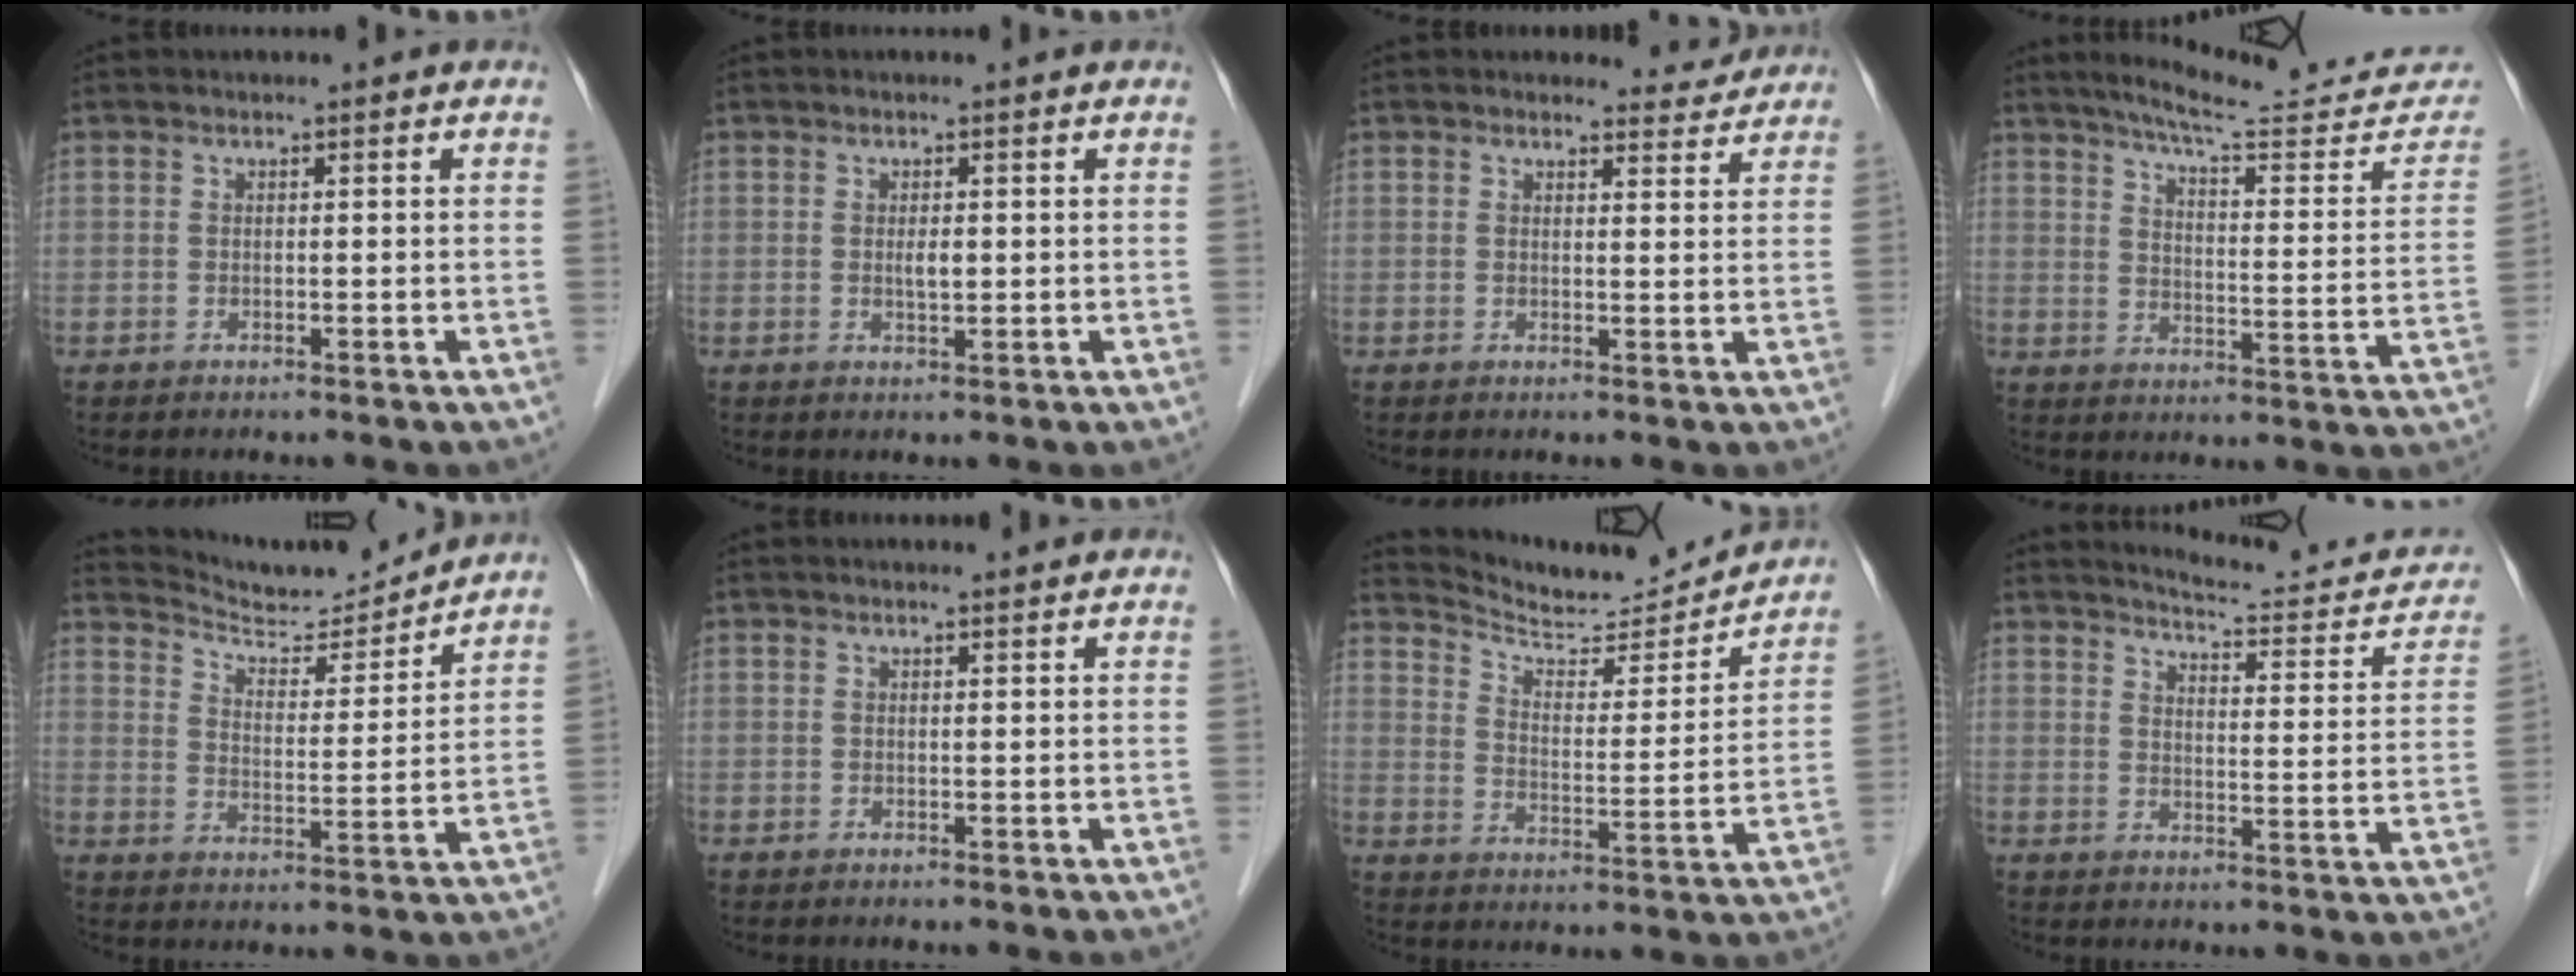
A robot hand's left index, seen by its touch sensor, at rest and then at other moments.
{"total": 1.4, "force": [0.2, 0.4, 1.3], "torque": [-0.024, -0.001, 0.004]}
{"total": 3.0, "force": [2.9, 0.6, -0.6], "torque": [0.004, -0.011, 0.028]}
{"total": 18.1, "force": [16.9, 1.4, 6.4], "torque": [-0.084, -0.056, 0.215]}
{"total": 11.2, "force": [11.1, 0.2, 1.4], "torque": [-0.031, -0.005, 0.176]}
{"total": 0.9, "force": [0.9, 0.0, 0.2], "torque": [-0.009, 0.001, 0.012]}
{"total": 14.9, "force": [14.7, 1.5, 2.2], "torque": [-0.039, -0.024, 0.211]}
{"total": 13.7, "force": [13.0, 2.2, 3.7], "torque": [-0.034, -0.027, 0.152]}